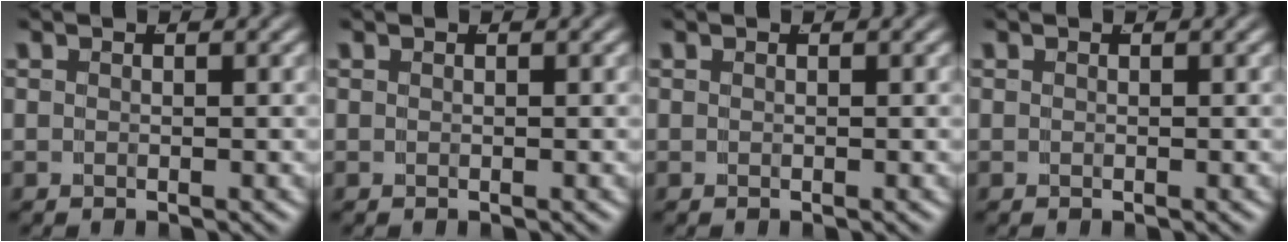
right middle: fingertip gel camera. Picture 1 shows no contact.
{"total": 0.0}
{"total": 0.0}
{"total": 0.0}